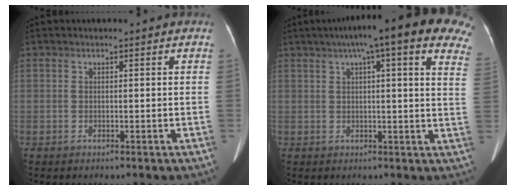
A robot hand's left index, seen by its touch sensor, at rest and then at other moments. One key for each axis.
{"total": 20.2, "fx": 13.5, "fy": 3.1, "fz": 14.7, "tx": -0.205, "ty": 0.044, "tz": 0.151}